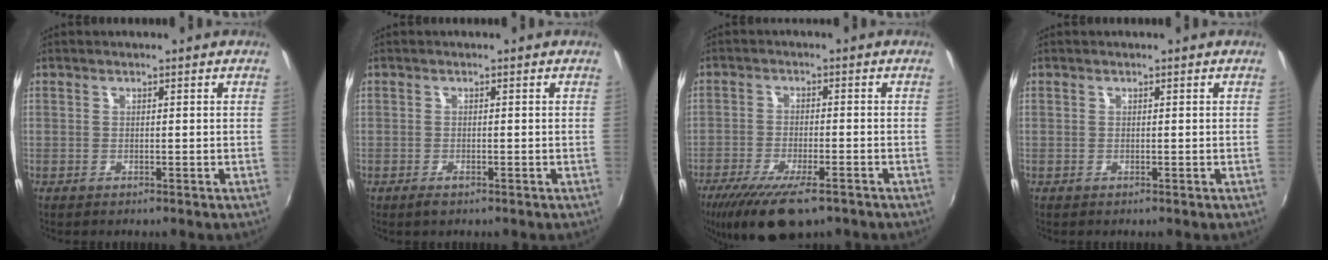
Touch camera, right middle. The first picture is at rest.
{"total": 1.4, "force": [-1.0, 0.5, 0.8], "torque": [-0.016, -0.005, -0.018]}
{"total": 13.1, "force": [-9.1, 3.8, 8.6], "torque": [-0.184, -0.044, -0.153]}
{"total": 0.0}